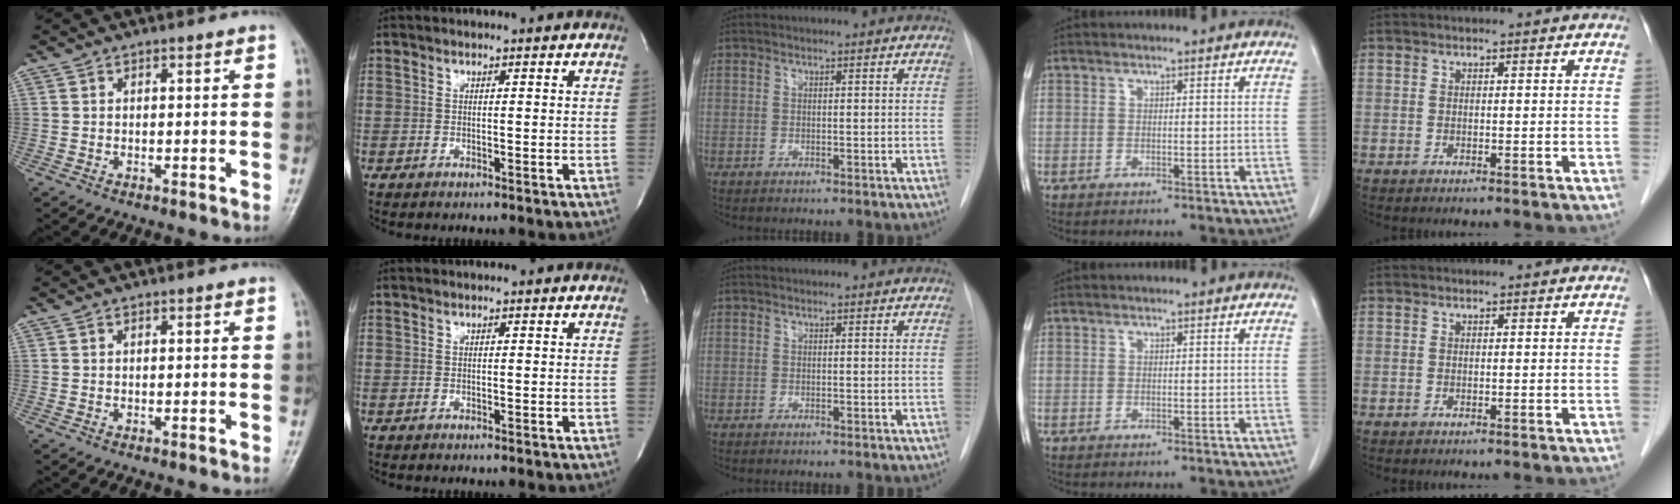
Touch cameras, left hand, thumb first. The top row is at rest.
{}